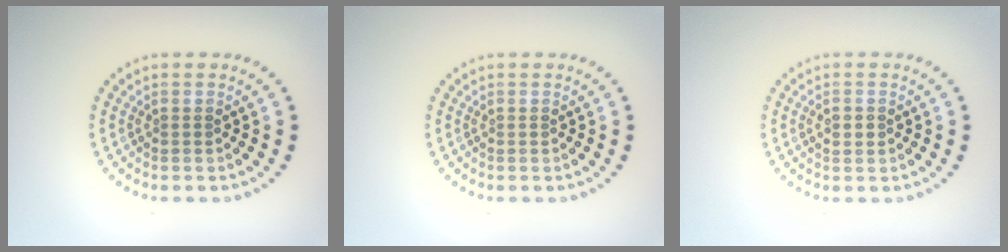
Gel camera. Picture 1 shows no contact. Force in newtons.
{"total": 0.0}
{"total": 1.4, "press": 1.4, "slide": 0.1}